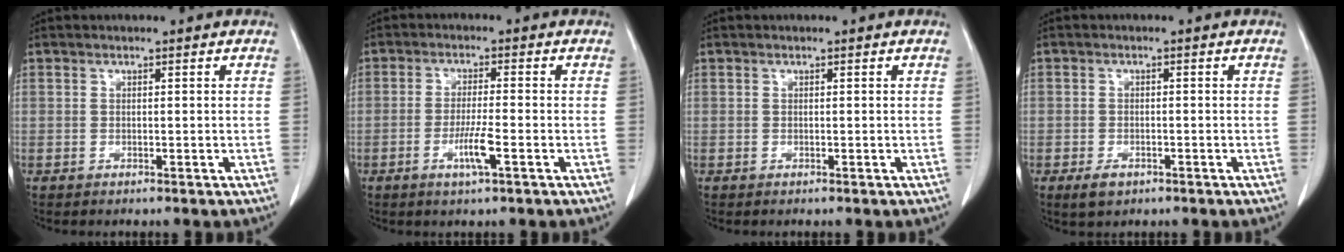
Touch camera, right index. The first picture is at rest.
{"total": 4.6, "force": [-1.8, 0.0, 4.2], "torque": [-0.080, -0.008, -0.035]}
{"total": 0.0}
{"total": 2.6, "force": [-1.5, 1.7, 1.3], "torque": [-0.023, 0.000, -0.017]}